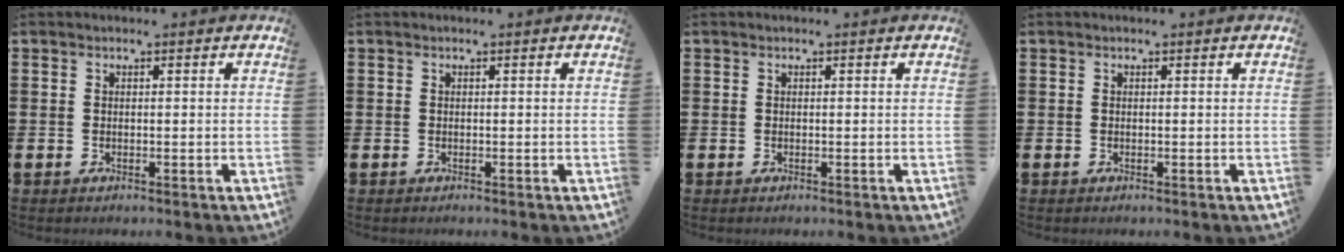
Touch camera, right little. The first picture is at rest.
{"total": 0.0}
{"total": 0.0}
{"total": 0.0}